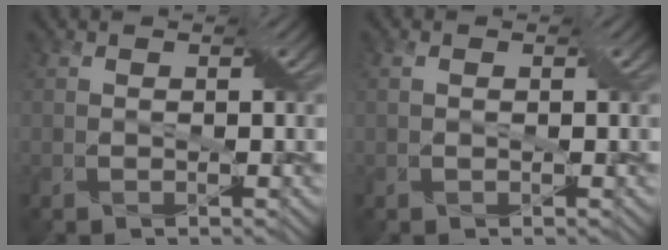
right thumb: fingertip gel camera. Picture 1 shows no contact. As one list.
[{"total": 1.1, "force": [0.3, 0.7, 0.8], "torque": [-0.017, 0.003, 0.007]}]